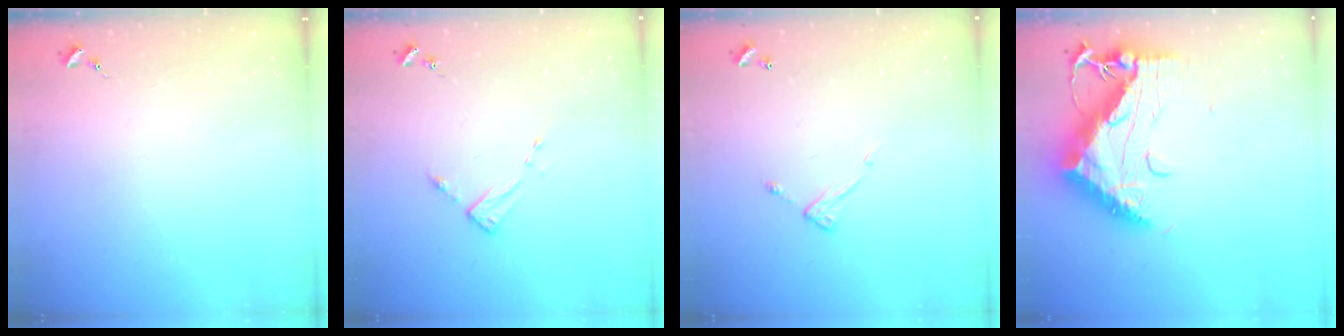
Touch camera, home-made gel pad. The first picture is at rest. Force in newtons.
{"total": 3.7, "press": 3.7, "slide": 0.5}
{"total": 6.4, "press": 6.4, "slide": 0.7}
{"total": 18.8, "press": 18.7, "slide": 1.7}